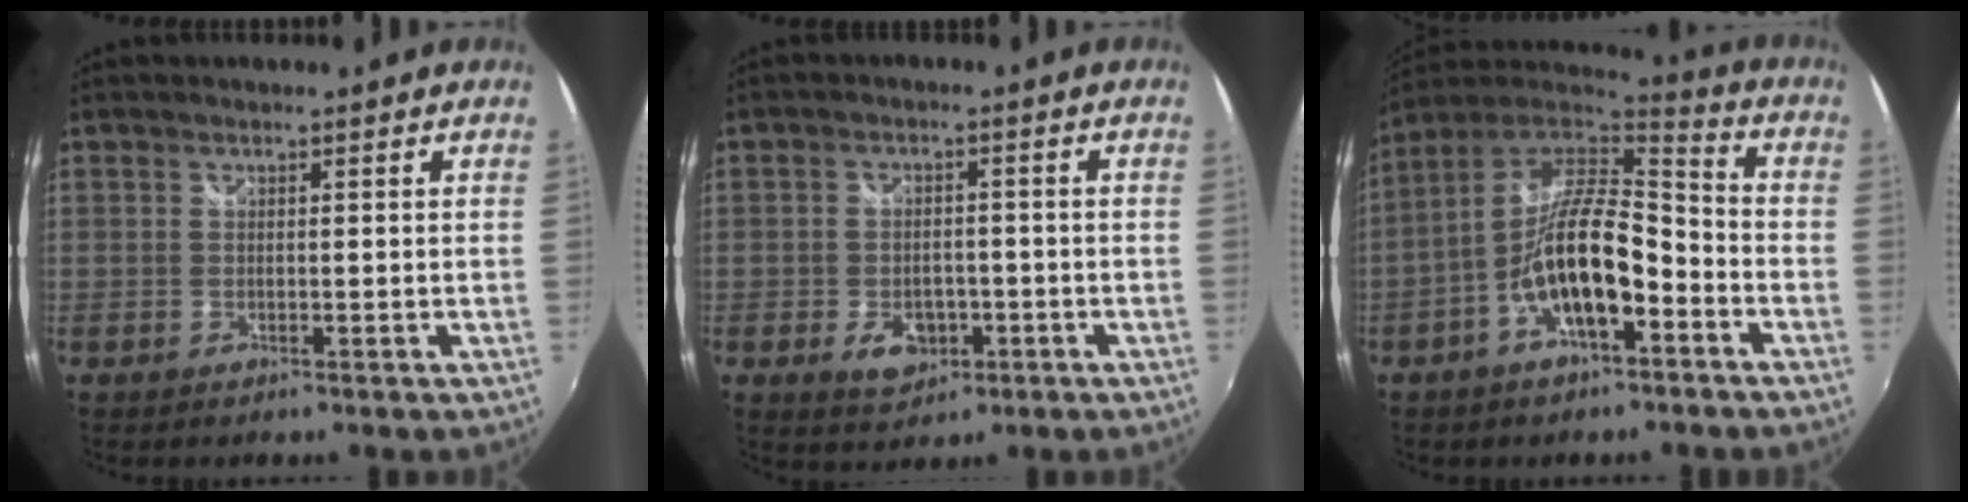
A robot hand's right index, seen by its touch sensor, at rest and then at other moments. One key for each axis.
{"total": 6.3, "fx": -2.6, "fy": 4.4, "fz": 3.8, "tx": -0.078, "ty": 0.000, "tz": -0.034}
{"total": 15.7, "fx": -6.0, "fy": 5.8, "fz": 13.3, "tx": -0.255, "ty": 0.008, "tz": -0.113}